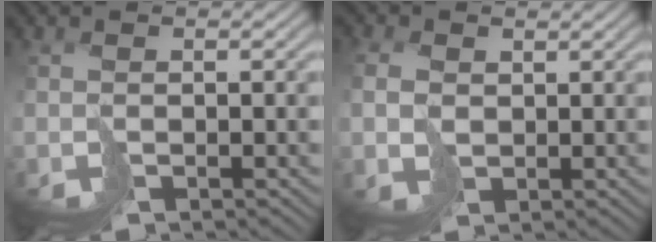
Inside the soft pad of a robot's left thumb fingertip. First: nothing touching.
{"total": 2.6, "force": [0.7, 2.2, 1.3], "torque": [-0.043, 0.002, 0.016]}